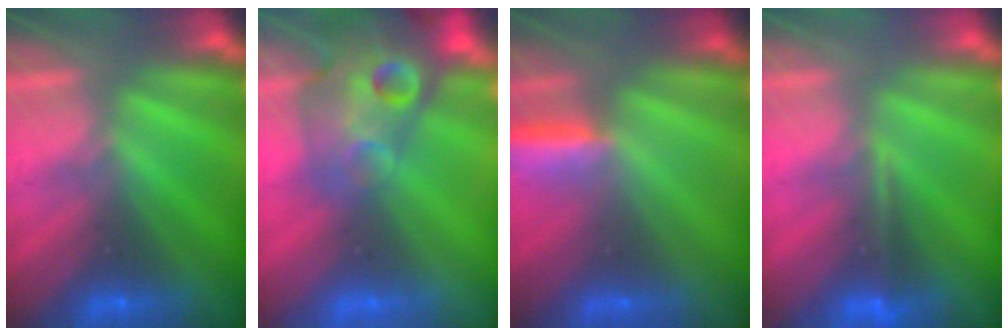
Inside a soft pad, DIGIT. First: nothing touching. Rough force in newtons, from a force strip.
{"total": 7.4}
{"total": 2.9}
{"total": 1.2}